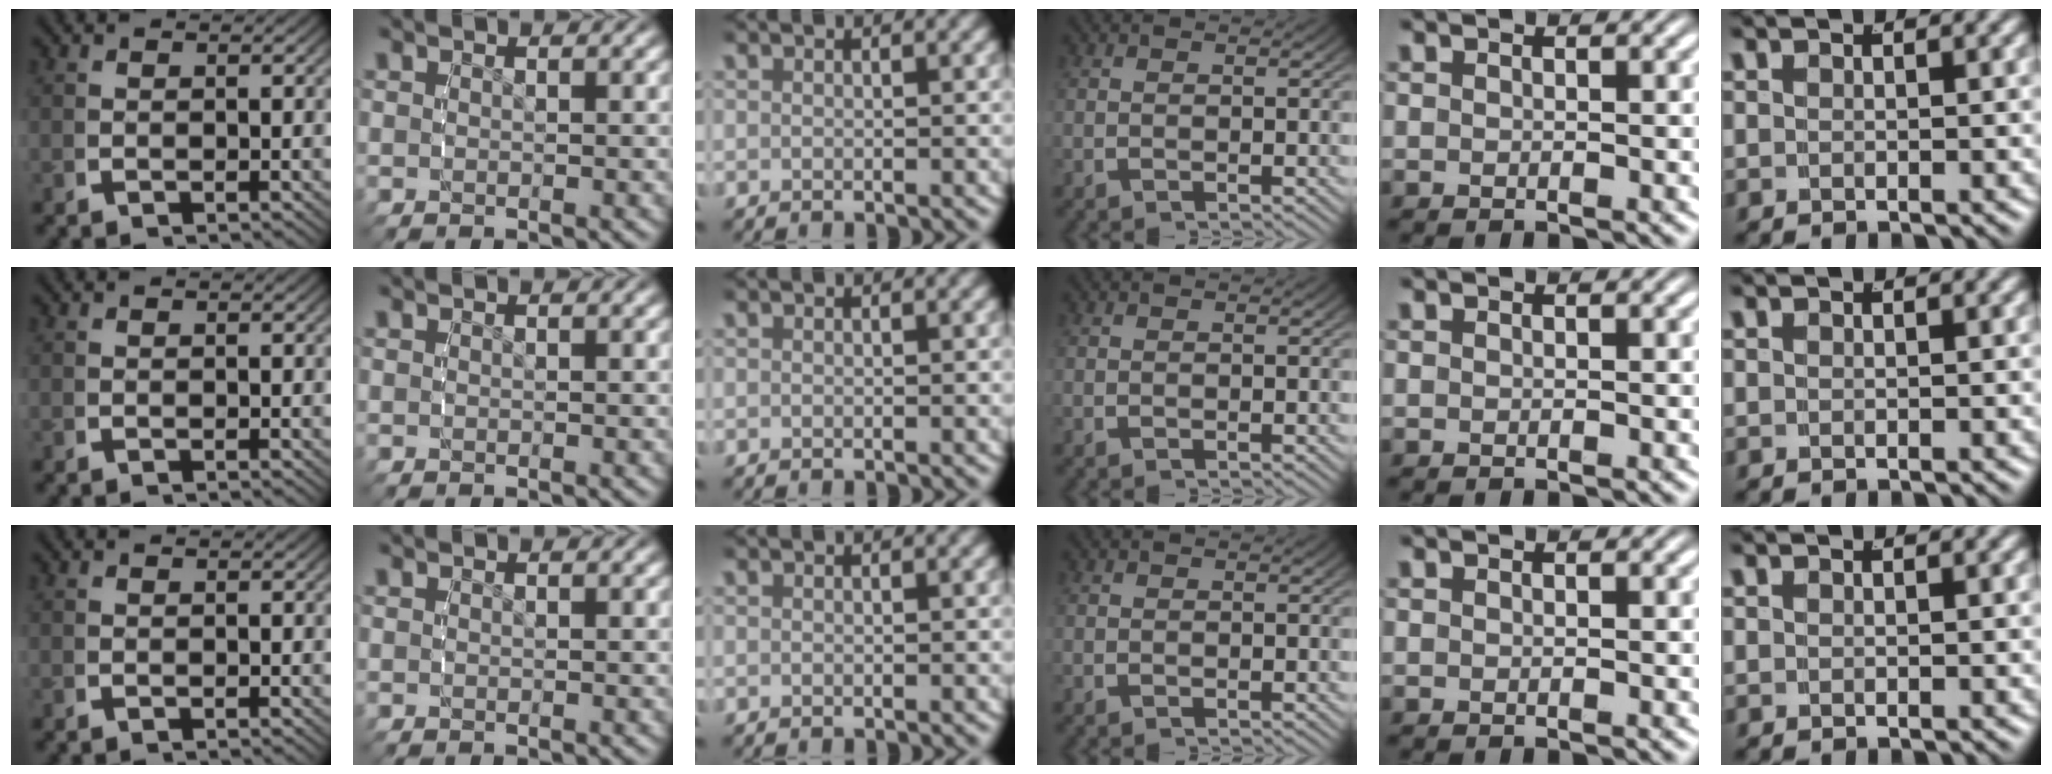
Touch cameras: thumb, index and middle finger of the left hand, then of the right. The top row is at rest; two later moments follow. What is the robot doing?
{"motion": "reach", "object": "calculator"}